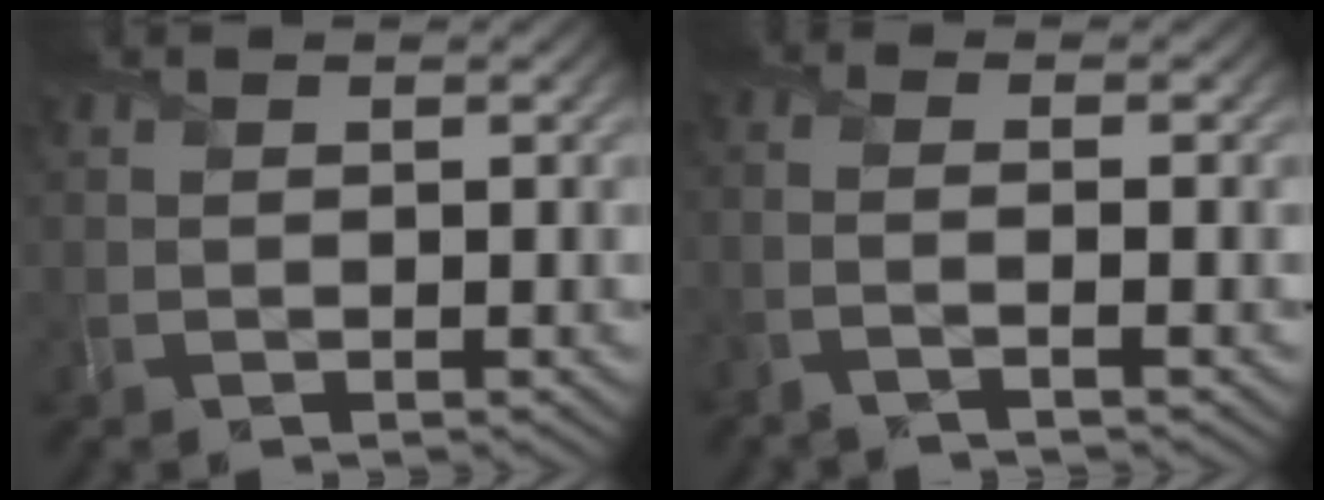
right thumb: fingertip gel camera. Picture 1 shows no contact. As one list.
[{"total": 2.7, "force": [-1.4, 0.4, 2.2], "torque": [-0.033, 0.003, -0.047]}]